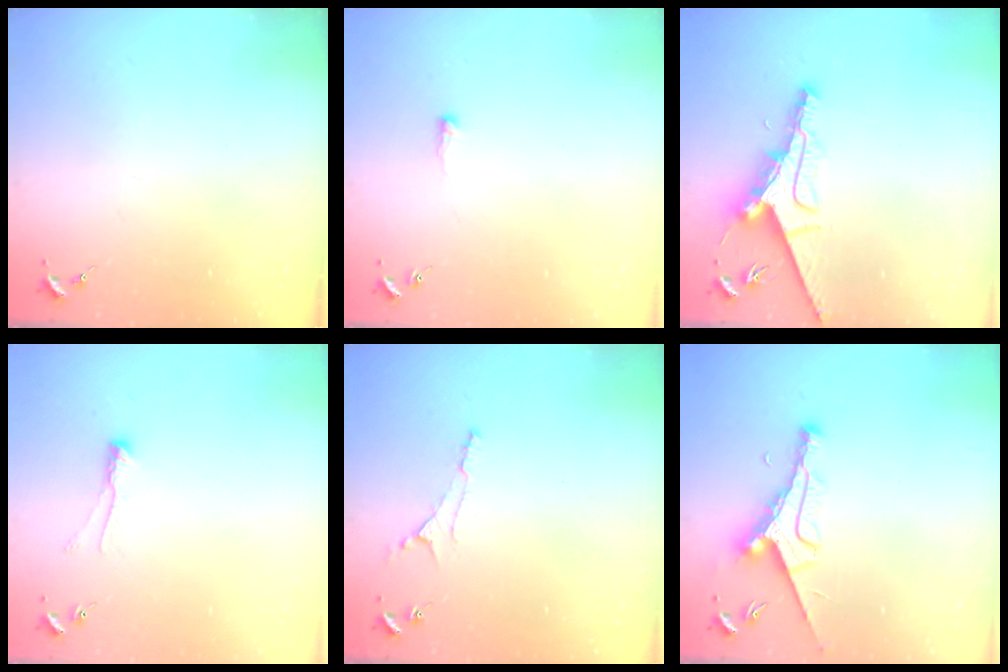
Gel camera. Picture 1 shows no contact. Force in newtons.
{"total": 3.3, "press": 3.2, "slide": 0.5}
{"total": 11.5, "press": 11.4, "slide": 0.9}
{"total": 5.6, "press": 5.6, "slide": 0.8}
{"total": 4.7, "press": 4.7, "slide": 0.6}
{"total": 9.3, "press": 9.3, "slide": 0.8}